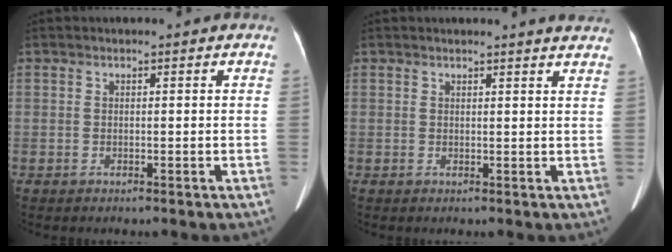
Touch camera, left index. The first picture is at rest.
{"total": 5.6, "force": [5.3, -0.2, 1.6], "torque": [-0.018, -0.004, 0.035]}